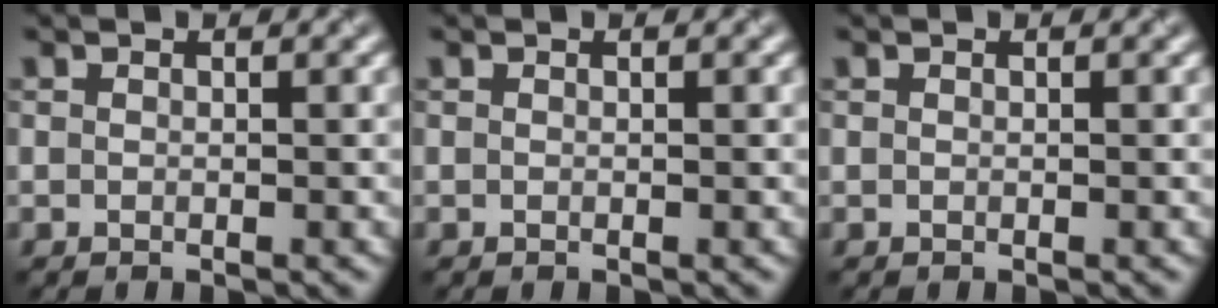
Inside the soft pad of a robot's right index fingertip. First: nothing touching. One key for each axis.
{"total": 0.0}
{"total": 0.0}